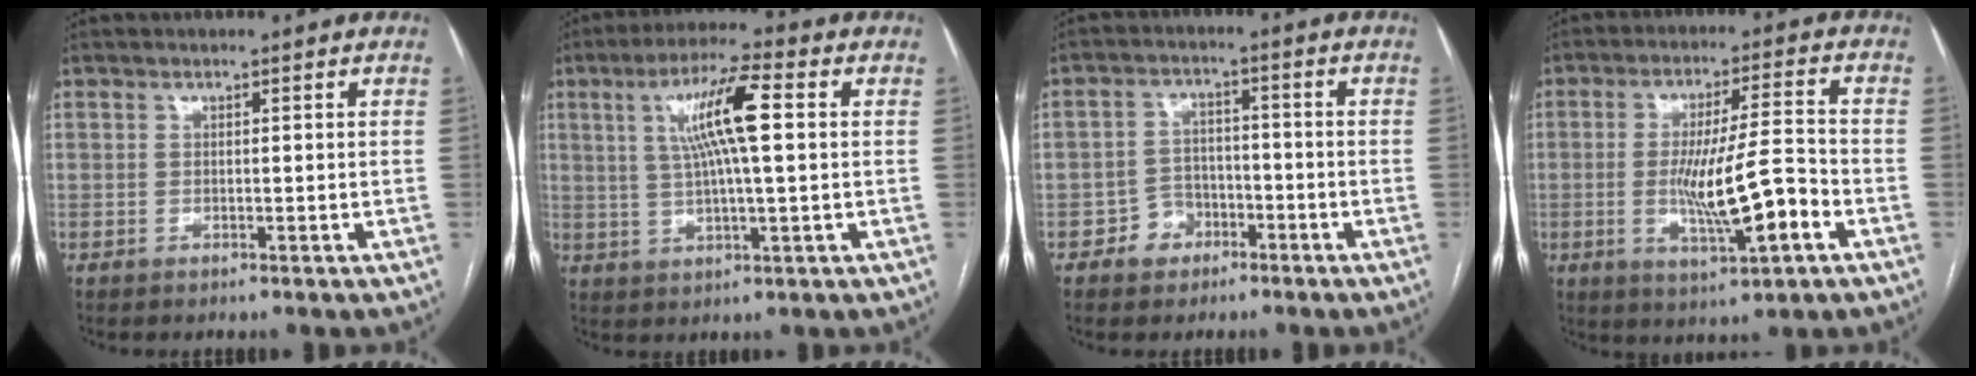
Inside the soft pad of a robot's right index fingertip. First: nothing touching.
{"total": 10.0, "force": [2.3, 0.8, 9.7], "torque": [-0.180, 0.013, 0.040]}
{"total": 4.6, "force": [-2.5, 3.7, 1.1], "torque": [-0.011, 0.017, -0.039]}
{"total": 12.1, "force": [-3.4, 1.2, 11.5], "torque": [-0.201, -0.003, -0.052]}